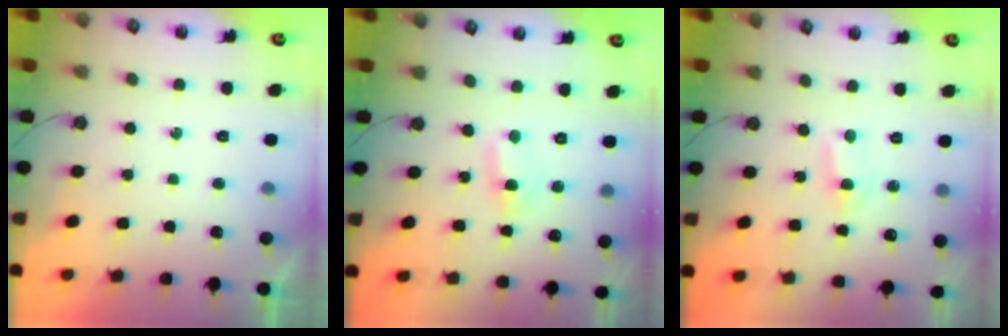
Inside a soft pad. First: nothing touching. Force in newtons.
{"total": 1.5, "press": 1.3, "slide": 0.7}
{"total": 2.0, "press": 1.9, "slide": 0.7}